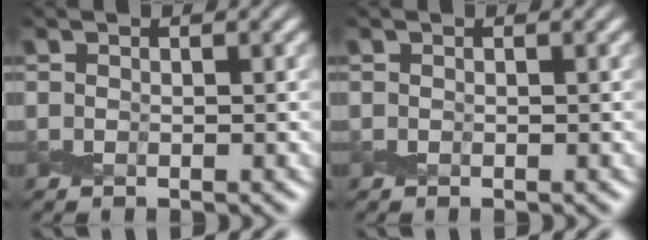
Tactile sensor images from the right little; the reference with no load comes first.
{"total": 0.0}